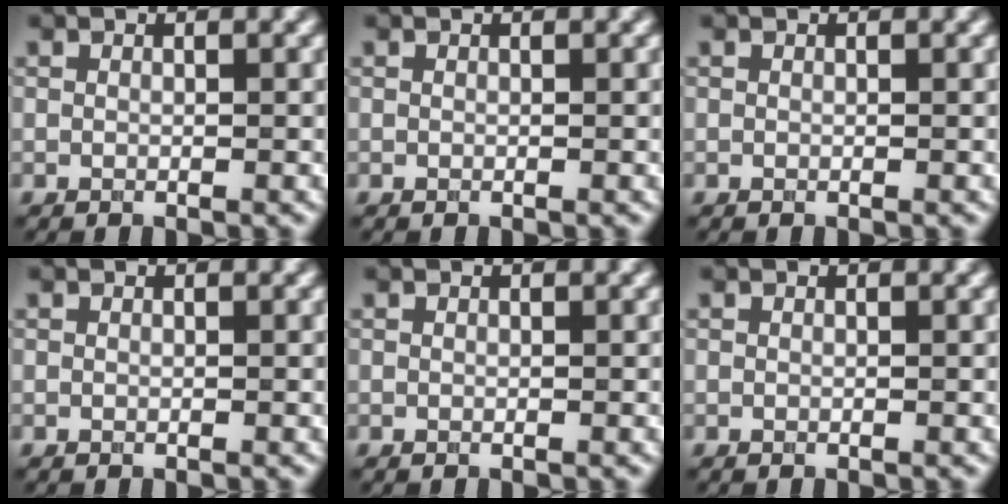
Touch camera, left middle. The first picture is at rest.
{"total": 0.0}
{"total": 0.0}
{"total": 0.0}
{"total": 0.0}
{"total": 0.0}